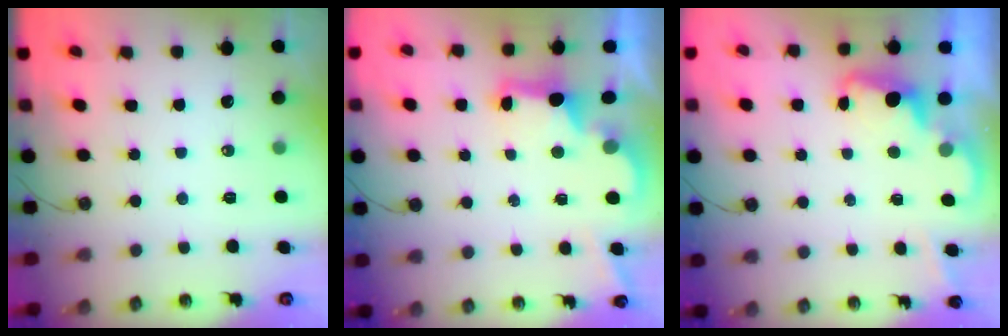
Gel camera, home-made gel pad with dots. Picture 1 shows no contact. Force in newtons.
{"total": 2.8, "press": 2.7, "slide": 0.9}
{"total": 2.5, "press": 2.4, "slide": 0.5}